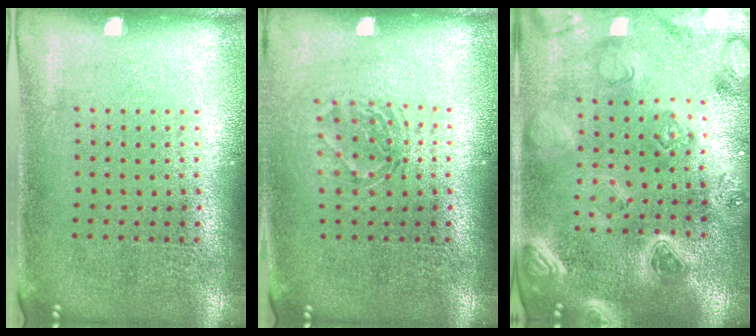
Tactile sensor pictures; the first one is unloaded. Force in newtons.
{"total": 1.3, "press": 1.1, "slide": 0.7}
{"total": 2.5, "press": 2.5, "slide": 0.3}